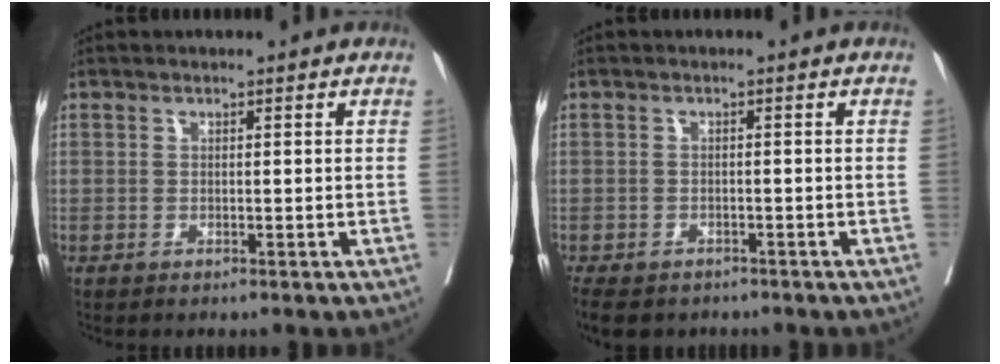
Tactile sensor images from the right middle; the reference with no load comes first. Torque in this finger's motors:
{"motor_torque": [0.72, -0.71, 0.27, 0.08]}